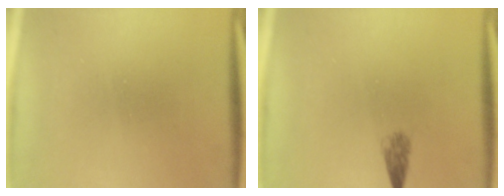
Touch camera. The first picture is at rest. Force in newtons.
{"total": 1.8}